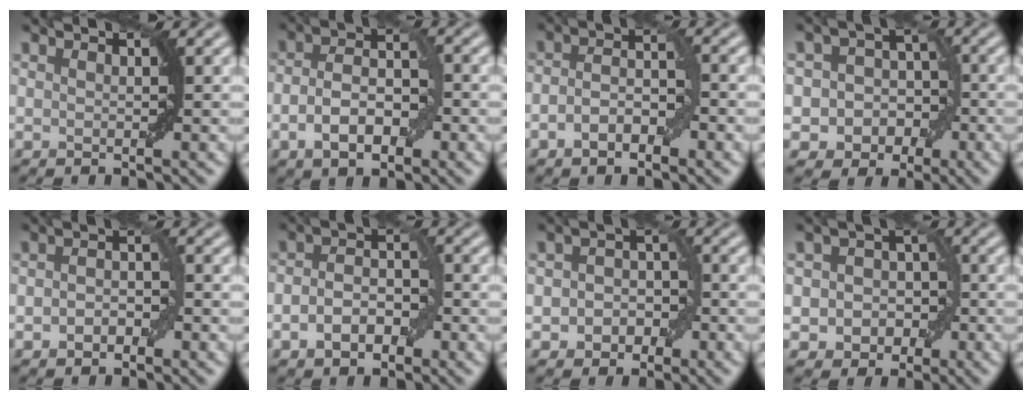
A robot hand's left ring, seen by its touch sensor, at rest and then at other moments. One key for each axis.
{"total": 5.2, "fx": -1.6, "fy": 2.6, "fz": 4.2, "tx": -0.075, "ty": 0.007, "tz": -0.032}
{"total": 3.6, "fx": -1.3, "fy": 1.7, "fz": 2.9, "tx": -0.053, "ty": 0.006, "tz": -0.026}
{"total": 6.5, "fx": -2.0, "fy": 5.8, "fz": 2.1, "tx": -0.014, "ty": 0.023, "tz": -0.052}
{"total": 2.7, "fx": -0.7, "fy": 1.6, "fz": 2.1, "tx": -0.035, "ty": 0.003, "tz": -0.014}
{"total": 4.1, "fx": -1.4, "fy": 2.6, "fz": 2.9, "tx": -0.051, "ty": 0.005, "tz": -0.027}
{"total": 3.6, "fx": -1.1, "fy": 2.8, "fz": 1.9, "tx": -0.011, "ty": 0.002, "tz": -0.027}
{"total": 5.2, "fx": -1.2, "fy": 4.6, "fz": 2.1, "tx": -0.006, "ty": 0.016, "tz": -0.035}